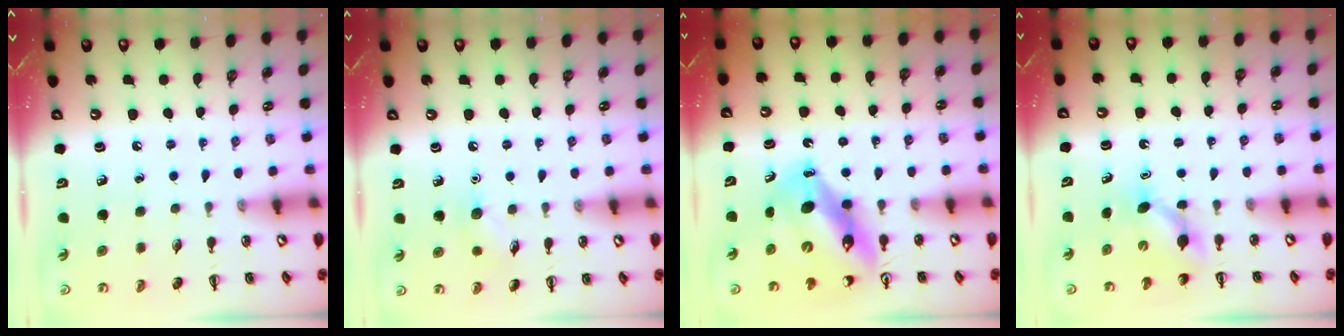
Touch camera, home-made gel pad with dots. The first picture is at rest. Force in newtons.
{"total": 5.6, "press": 5.4, "slide": 1.5}
{"total": 12.3, "press": 11.7, "slide": 3.6}
{"total": 4.3, "press": 4.1, "slide": 1.2}